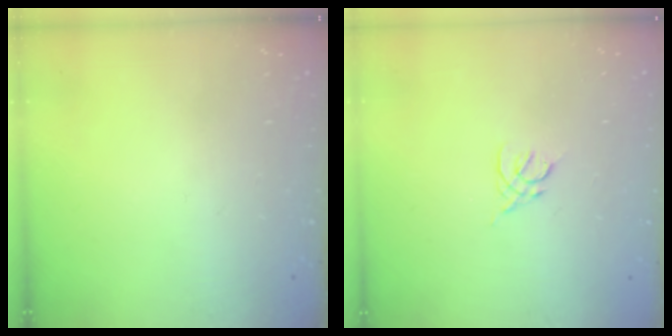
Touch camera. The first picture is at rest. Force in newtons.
{"total": 2.2, "press": 2.1, "slide": 0.6}